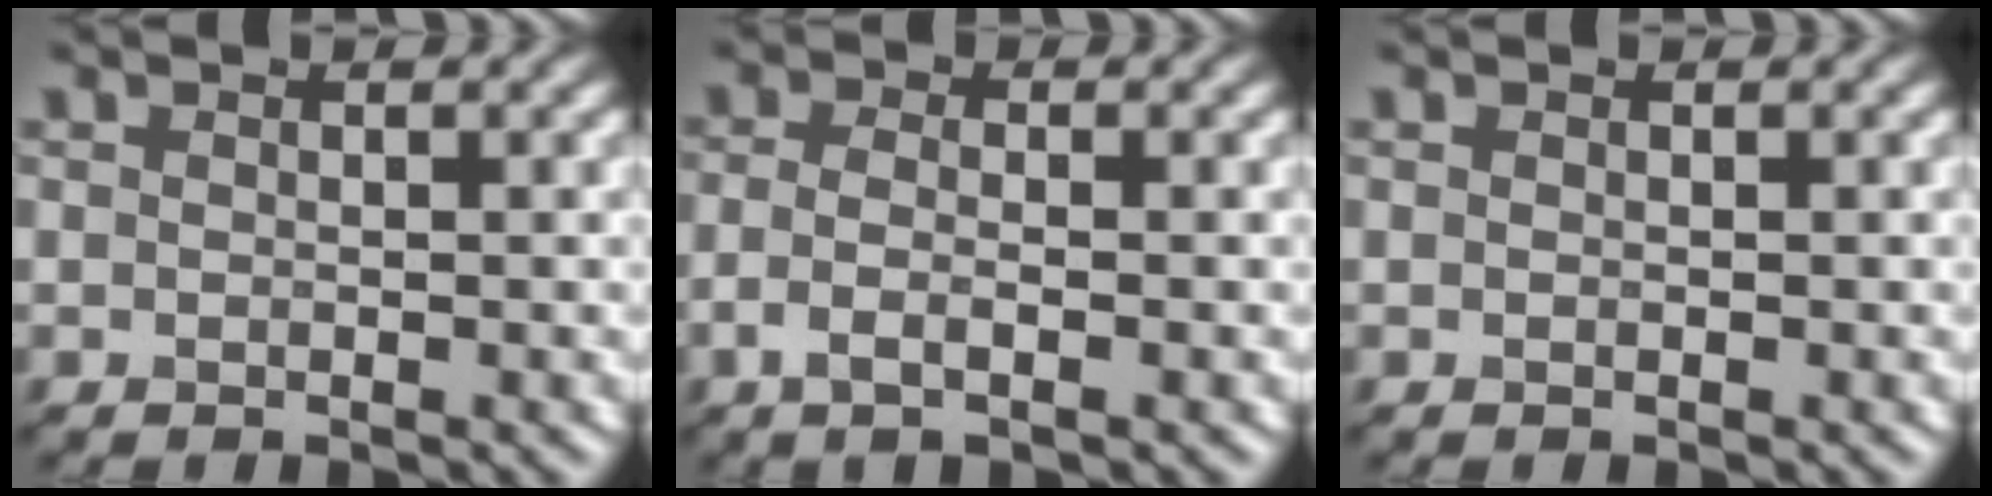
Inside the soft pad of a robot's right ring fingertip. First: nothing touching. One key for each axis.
{"total": 2.3, "fx": -0.7, "fy": 0.8, "fz": 2.0, "tx": -0.044, "ty": -0.004, "tz": -0.020}
{"total": 0.0}